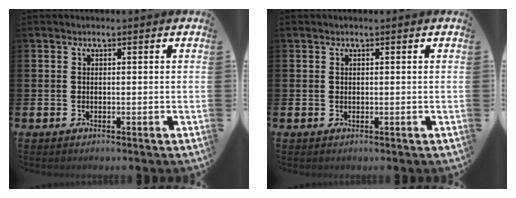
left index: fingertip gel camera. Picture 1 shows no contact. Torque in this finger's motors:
{"motor_torque": [0.02, 0.01, -0.10, 0.01]}